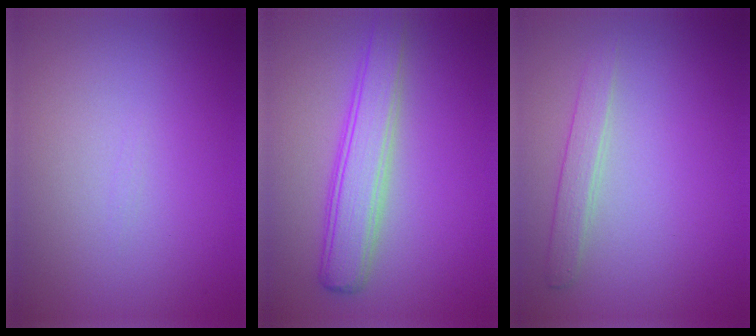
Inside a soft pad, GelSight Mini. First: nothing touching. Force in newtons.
{"total": 4.2, "press": 4.2, "slide": 0.1}
{"total": 1.7, "press": 1.7, "slide": 0.0}